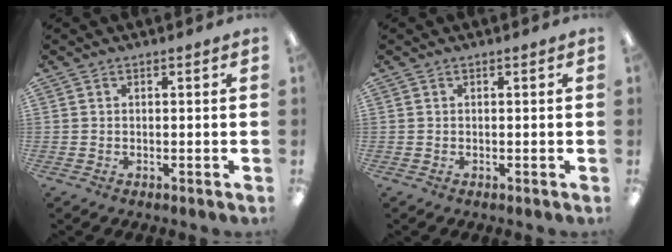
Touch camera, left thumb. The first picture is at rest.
{"total": 0.0}